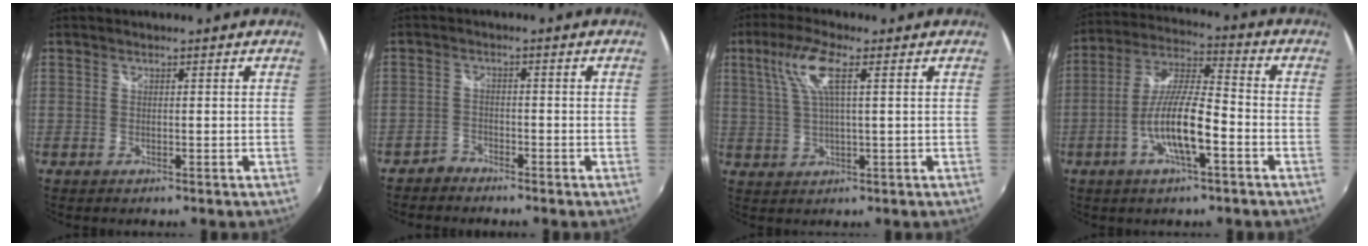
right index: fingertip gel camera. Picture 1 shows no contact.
{"total": 2.4, "force": [-2.2, 0.9, -0.2], "torque": [-0.002, 0.004, -0.045]}
{"total": 7.6, "force": [2.8, 1.3, 7.0], "torque": [-0.141, 0.011, 0.059]}
{"total": 12.3, "force": [-4.7, 2.6, 11.1], "torque": [-0.224, -0.001, -0.090]}